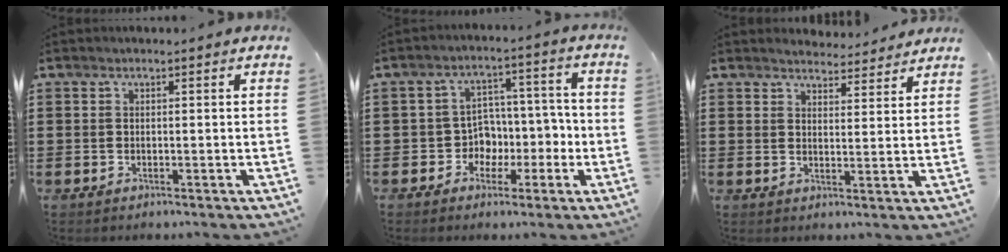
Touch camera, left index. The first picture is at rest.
{"total": 5.7, "force": [-1.2, 5.4, 1.1], "torque": [-0.037, -0.003, -0.020]}
{"total": 3.6, "force": [3.6, 0.3, 0.2], "torque": [-0.015, -0.017, 0.065]}